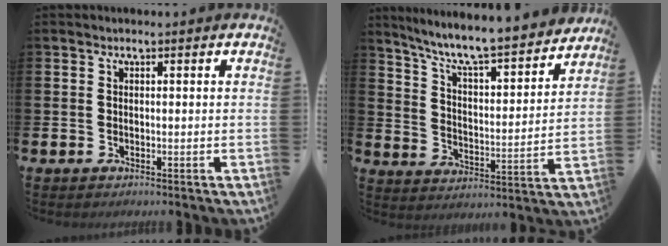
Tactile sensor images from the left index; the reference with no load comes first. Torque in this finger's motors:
{"motor_torque": [0.32, -0.56, 0.74, 0.12]}